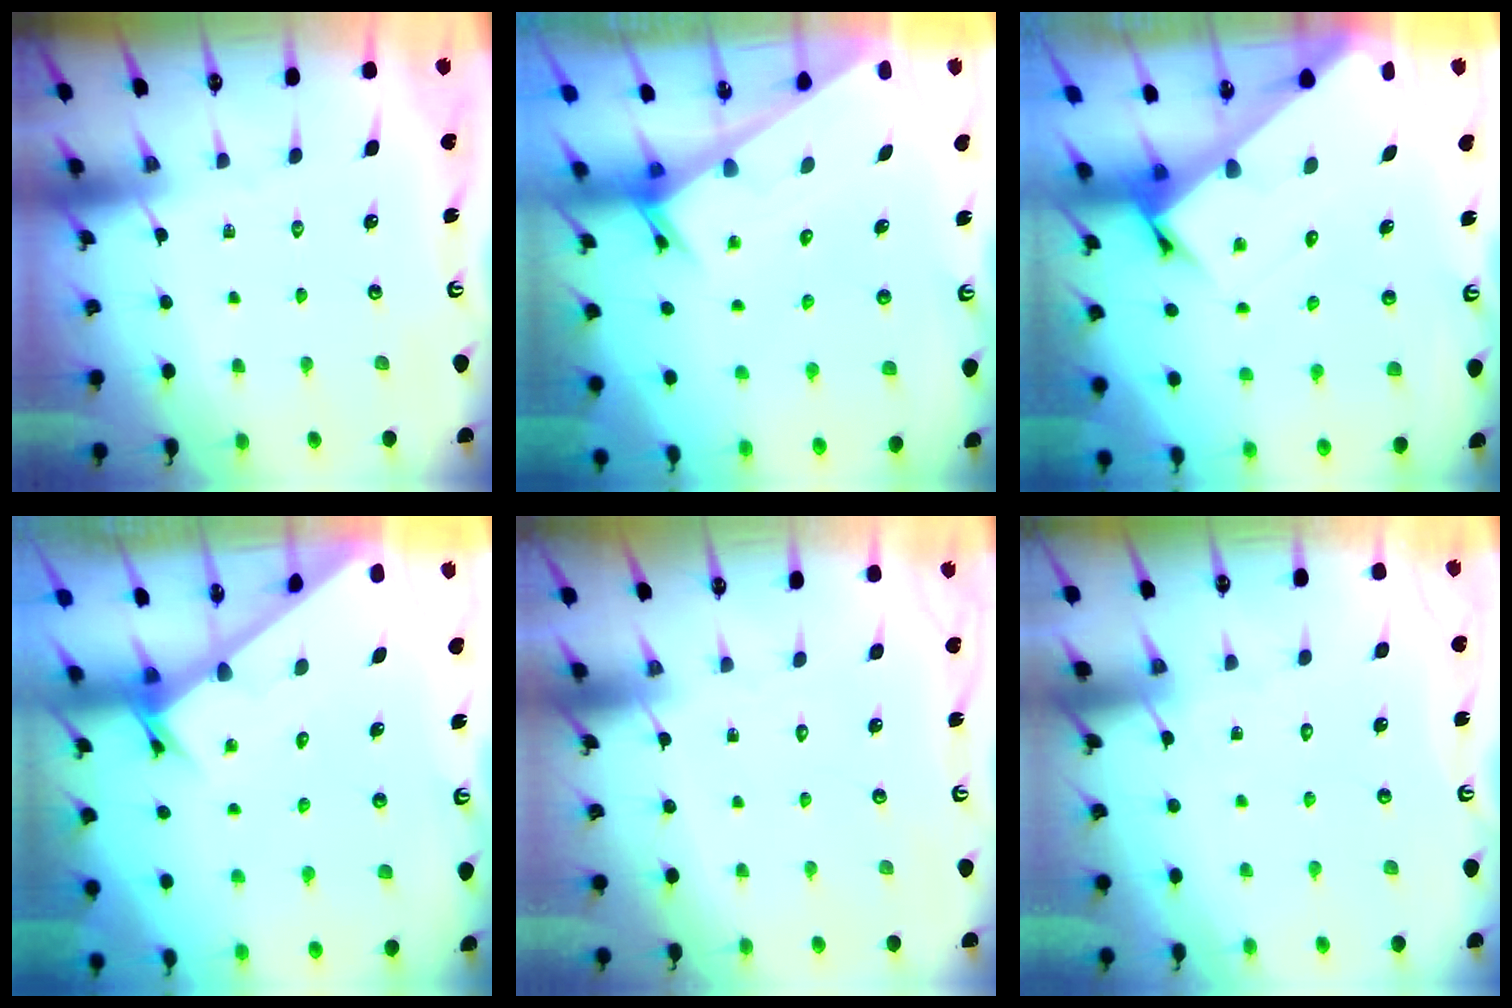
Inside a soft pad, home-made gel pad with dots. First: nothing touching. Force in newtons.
{"total": 3.1, "press": 3.1, "slide": 0.2}
{"total": 4.3, "press": 4.3, "slide": 0.2}
{"total": 2.9, "press": 2.9, "slide": 0.1}
{"total": 1.7, "press": 1.7, "slide": 0.1}
{"total": 5.3, "press": 5.2, "slide": 0.5}